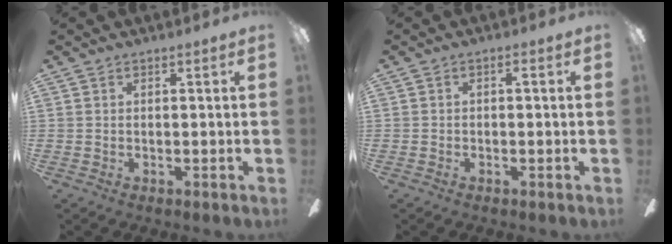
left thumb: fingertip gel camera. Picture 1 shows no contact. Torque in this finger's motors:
{"motor_torque": [0.05, -0.14, -0.27, 0.08, 0.00]}